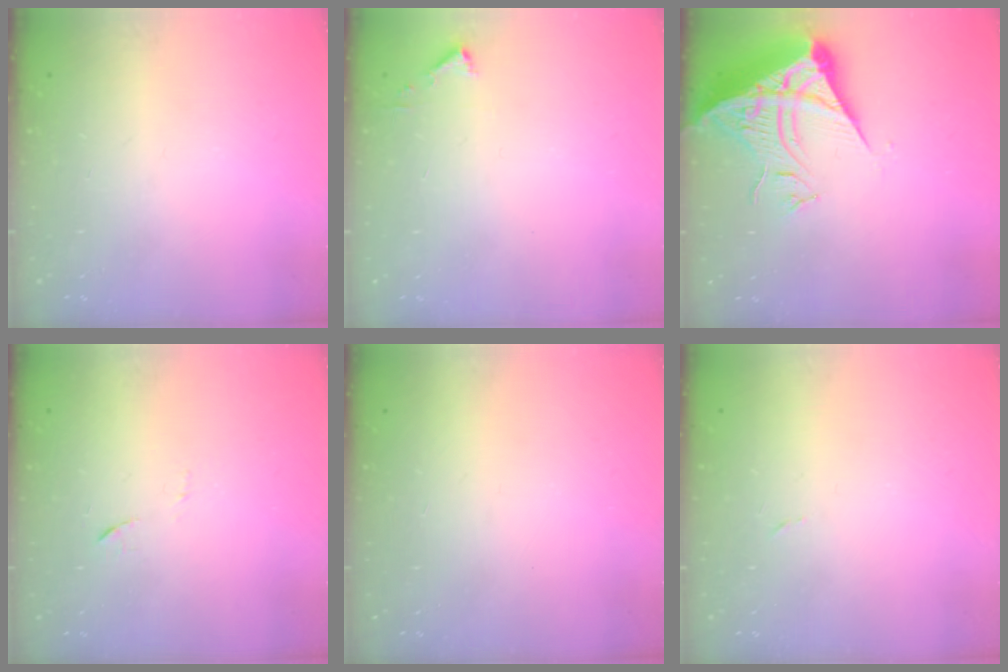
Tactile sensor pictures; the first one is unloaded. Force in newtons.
{"total": 2.3, "press": 2.3, "slide": 0.2}
{"total": 10.3, "press": 10.3, "slide": 1.2}
{"total": 5.8, "press": 5.7, "slide": 0.4}
{"total": 1.6, "press": 1.5, "slide": 0.1}
{"total": 2.4, "press": 2.4, "slide": 0.4}